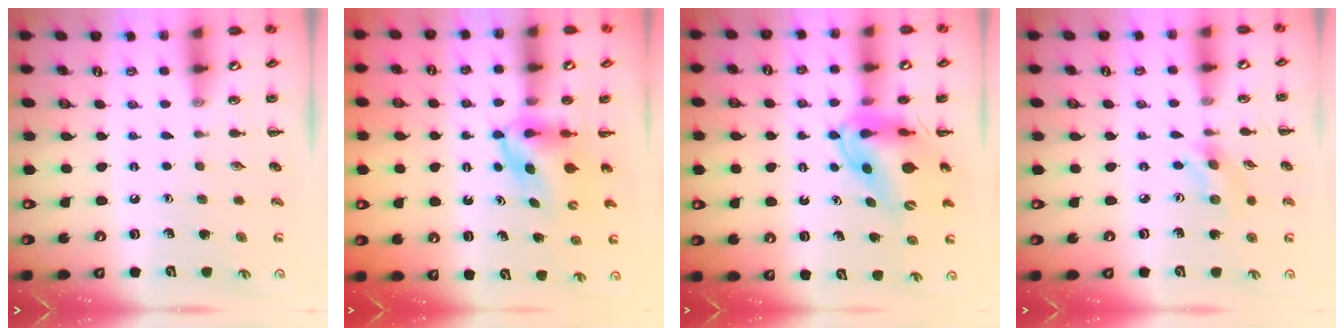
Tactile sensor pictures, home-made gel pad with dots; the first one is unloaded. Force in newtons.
{"total": 5.8, "press": 5.8, "slide": 1.0}
{"total": 11.8, "press": 11.3, "slide": 3.6}
{"total": 2.7, "press": 2.6, "slide": 0.8}